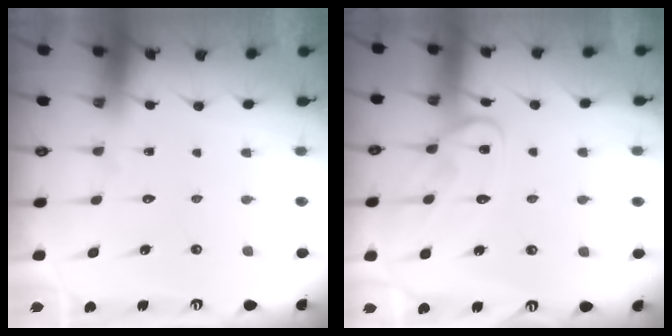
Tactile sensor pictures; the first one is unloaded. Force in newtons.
{"total": 11.3, "press": 11.2, "slide": 0.4}